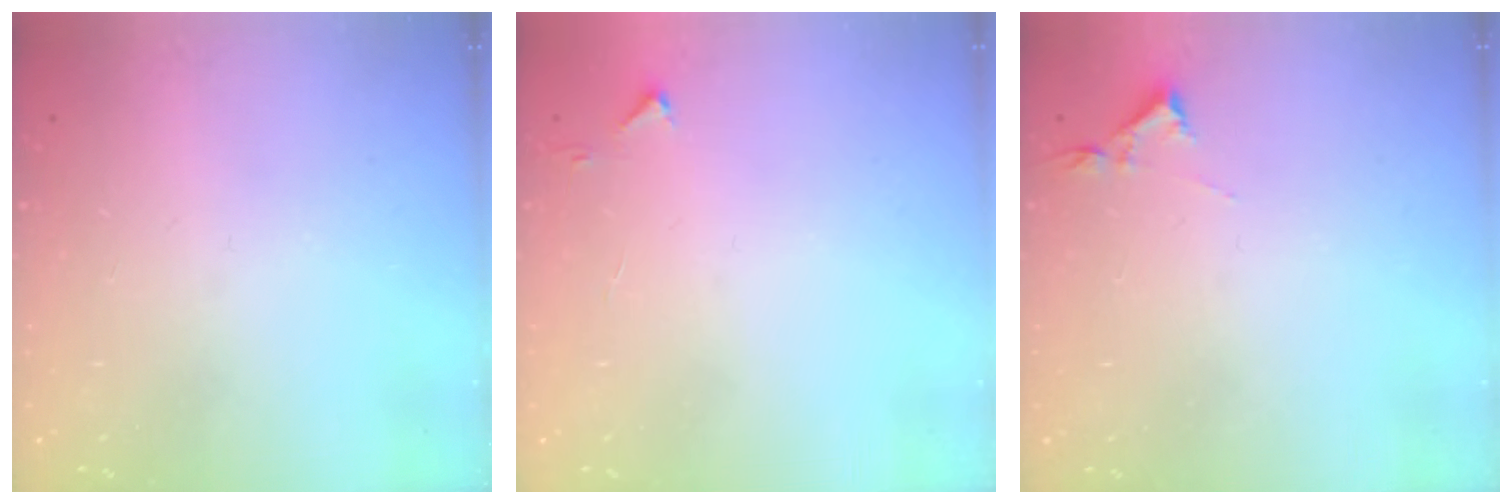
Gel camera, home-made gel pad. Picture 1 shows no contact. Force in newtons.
{"total": 2.8, "press": 2.8, "slide": 0.4}
{"total": 2.9, "press": 2.9, "slide": 0.5}